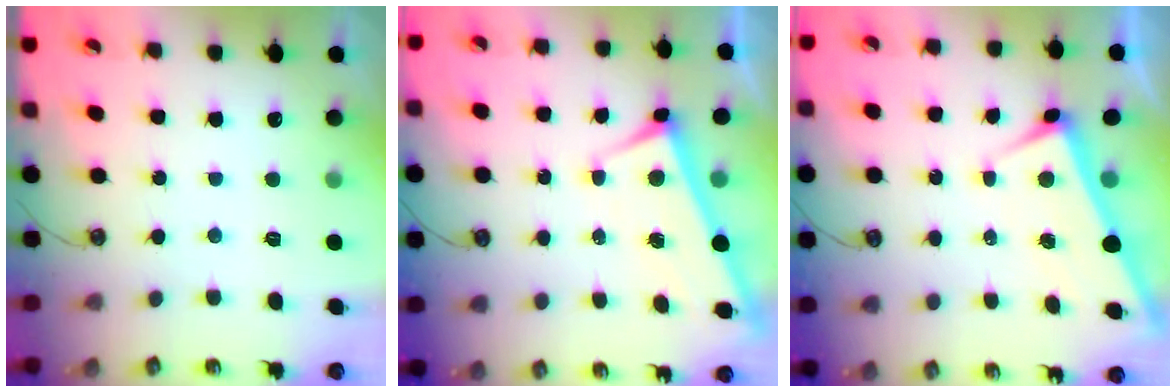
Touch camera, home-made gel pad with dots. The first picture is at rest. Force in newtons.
{"total": 3.8, "press": 3.8, "slide": 0.2}
{"total": 2.9, "press": 2.9, "slide": 0.6}